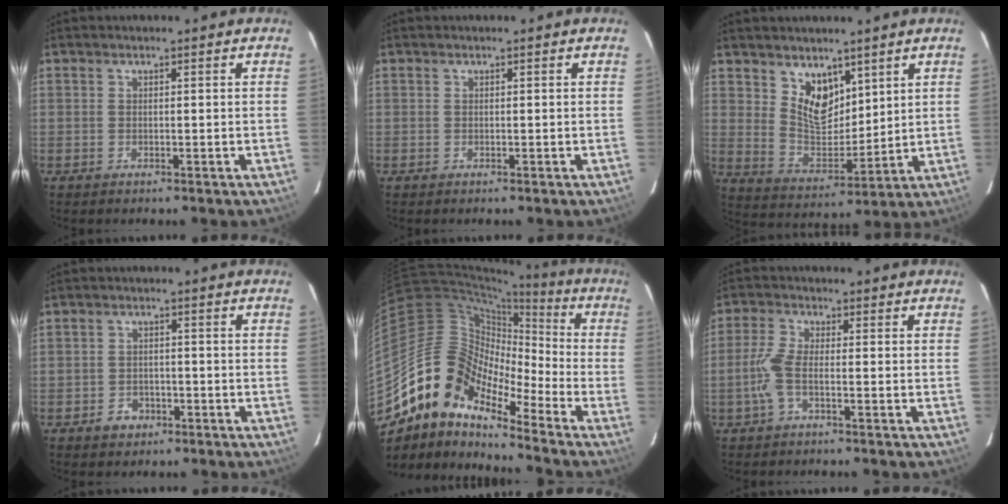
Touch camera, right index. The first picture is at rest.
{"total": 0.0}
{"total": 8.9, "force": [5.6, 5.2, 4.6], "torque": [-0.072, -0.004, 0.114]}
{"total": 3.6, "force": [-2.1, 2.8, 0.8], "torque": [-0.021, 0.007, -0.029]}
{"total": 14.9, "force": [-11.3, 6.3, 7.3], "torque": [-0.109, 0.010, -0.239]}
{"total": 4.7, "force": [-1.7, 1.0, 4.3], "torque": [-0.105, 0.003, -0.033]}